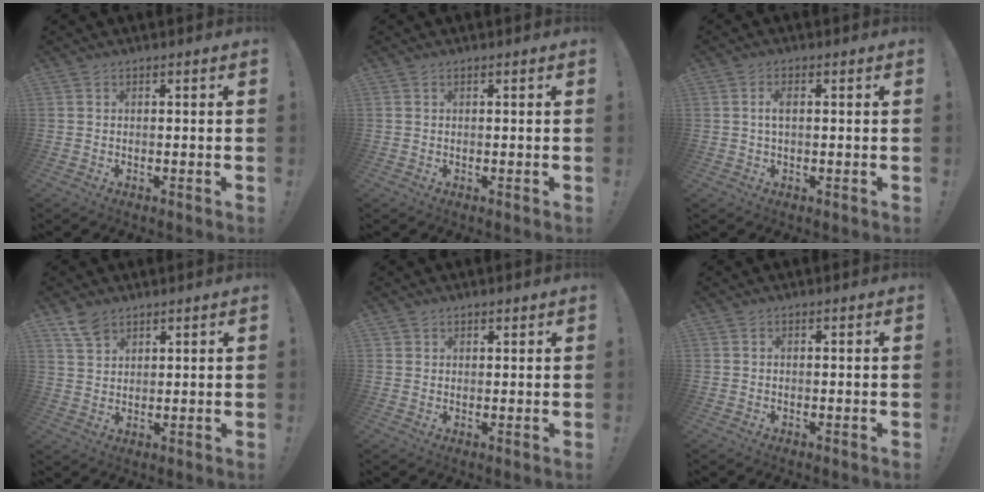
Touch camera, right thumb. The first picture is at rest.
{"total": 0.0}
{"total": 2.4, "force": [0.3, 0.9, 2.3], "torque": [-0.044, 0.003, 0.004]}
{"total": 5.4, "force": [4.2, 2.8, 1.8], "torque": [-0.031, -0.021, 0.079]}
{"total": 1.7, "force": [1.3, 1.1, 0.2], "torque": [-0.003, -0.005, 0.025]}
{"total": 0.0}